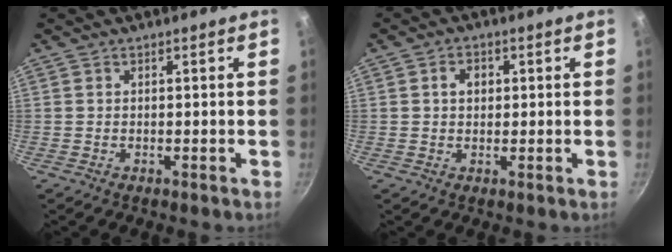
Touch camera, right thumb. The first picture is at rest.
{"total": 3.1, "force": [0.7, 2.4, 1.8], "torque": [-0.013, 0.005, 0.010]}